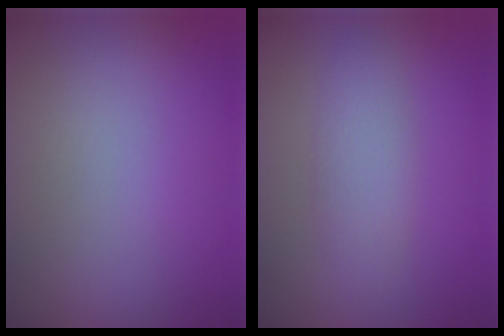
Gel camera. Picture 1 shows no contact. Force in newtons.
{"total": 2.7, "press": 2.7, "slide": 0.1}